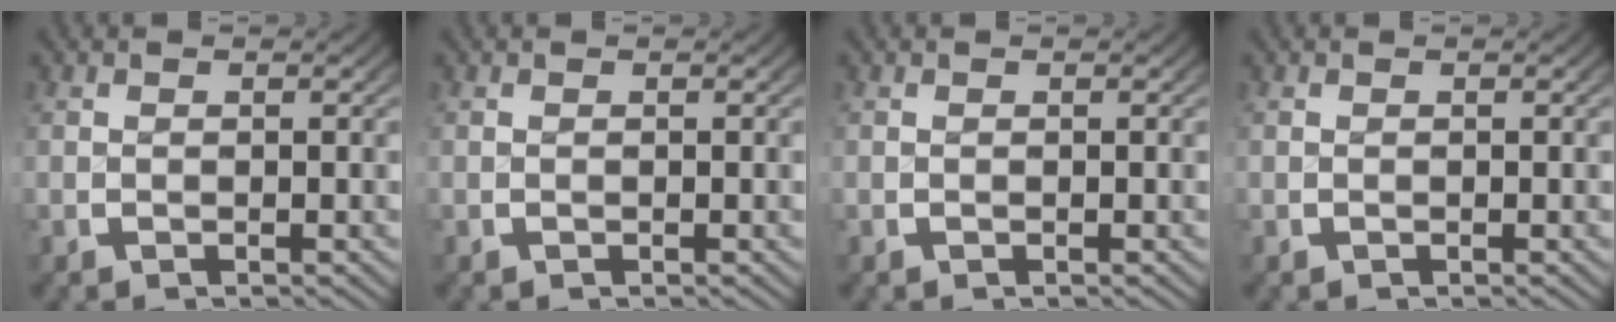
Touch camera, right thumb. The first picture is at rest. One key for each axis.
{"total": 0.0}
{"total": 0.0}
{"total": 0.0}